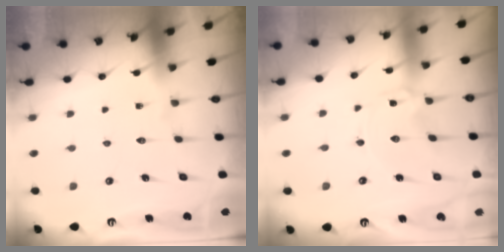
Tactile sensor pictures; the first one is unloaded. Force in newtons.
{"total": 0.0}